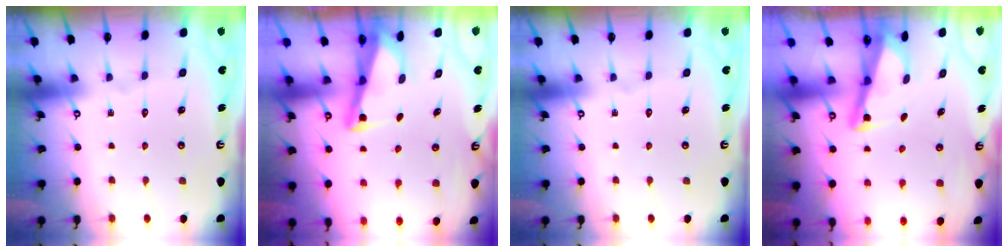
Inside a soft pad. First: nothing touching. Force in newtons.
{"total": 3.0, "press": 3.0, "slide": 0.3}
{"total": 0.0}
{"total": 2.9, "press": 2.9, "slide": 0.4}